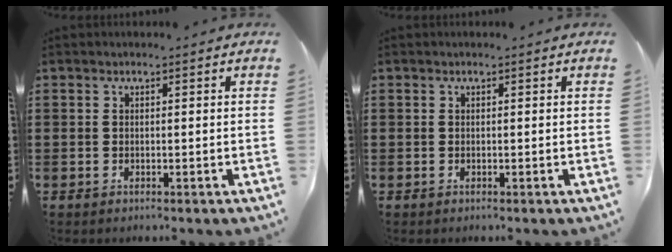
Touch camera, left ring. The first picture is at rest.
{"total": 0.0}